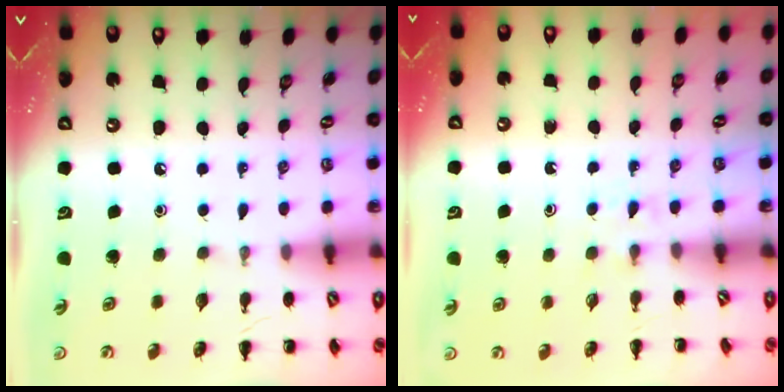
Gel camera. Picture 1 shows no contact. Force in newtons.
{"total": 2.4, "press": 2.0, "slide": 1.2}